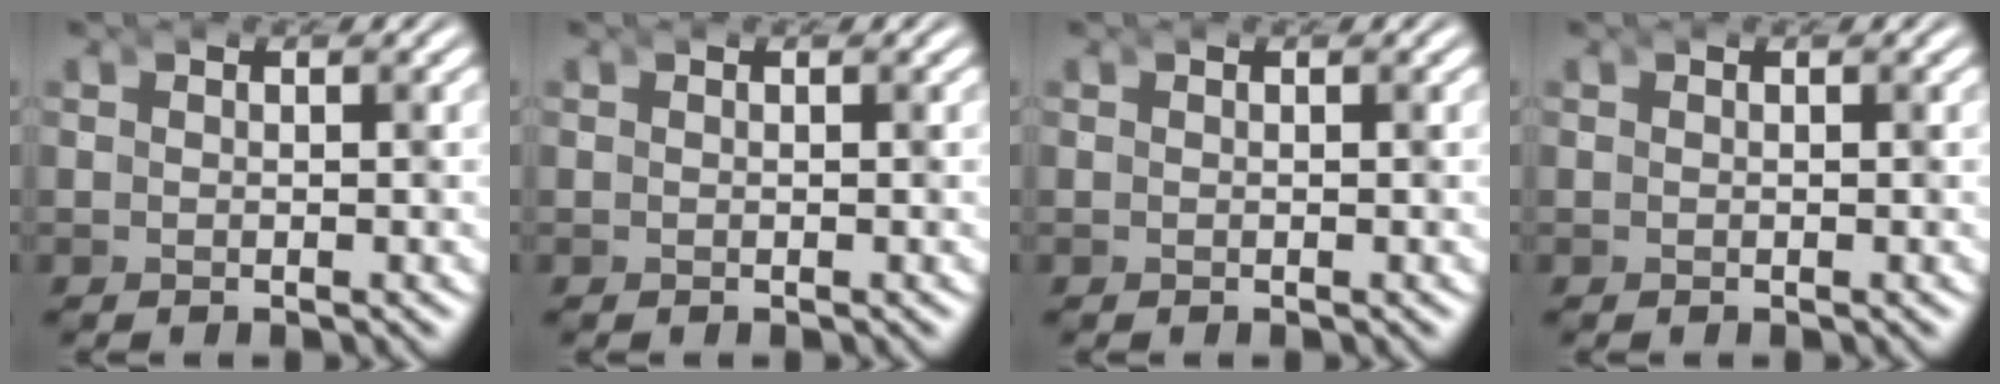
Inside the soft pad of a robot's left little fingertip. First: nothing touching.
{"total": 0.0}
{"total": 0.0}
{"total": 0.0}